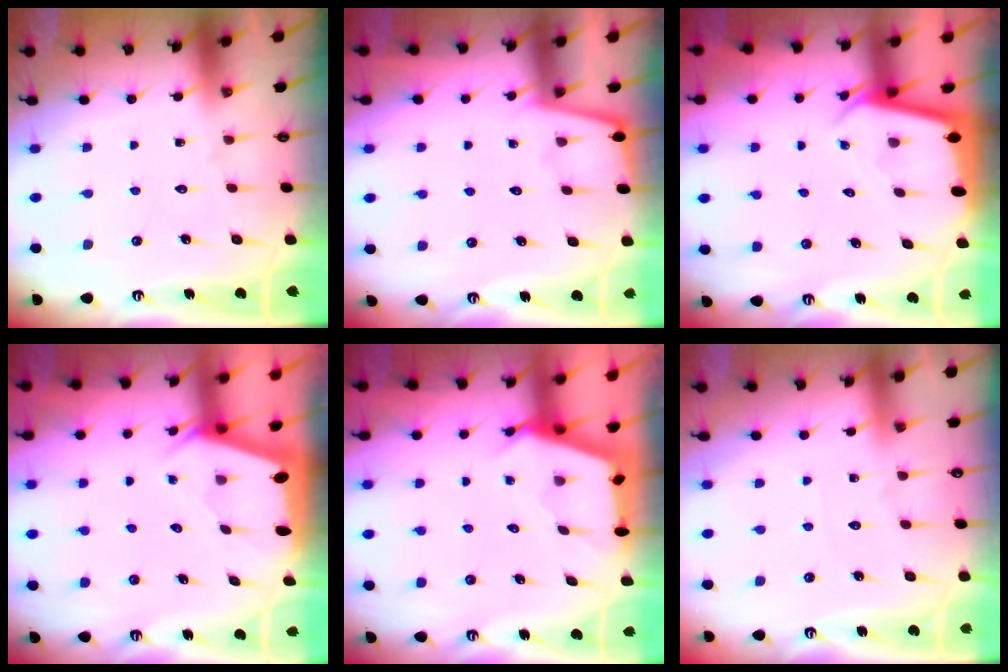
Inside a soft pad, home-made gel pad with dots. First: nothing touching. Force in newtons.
{"total": 2.0, "press": 2.0, "slide": 0.3}
{"total": 2.2, "press": 2.2, "slide": 0.1}
{"total": 1.9, "press": 1.9, "slide": 0.3}
{"total": 2.5, "press": 2.5, "slide": 0.3}
{"total": 1.7, "press": 1.6, "slide": 0.3}